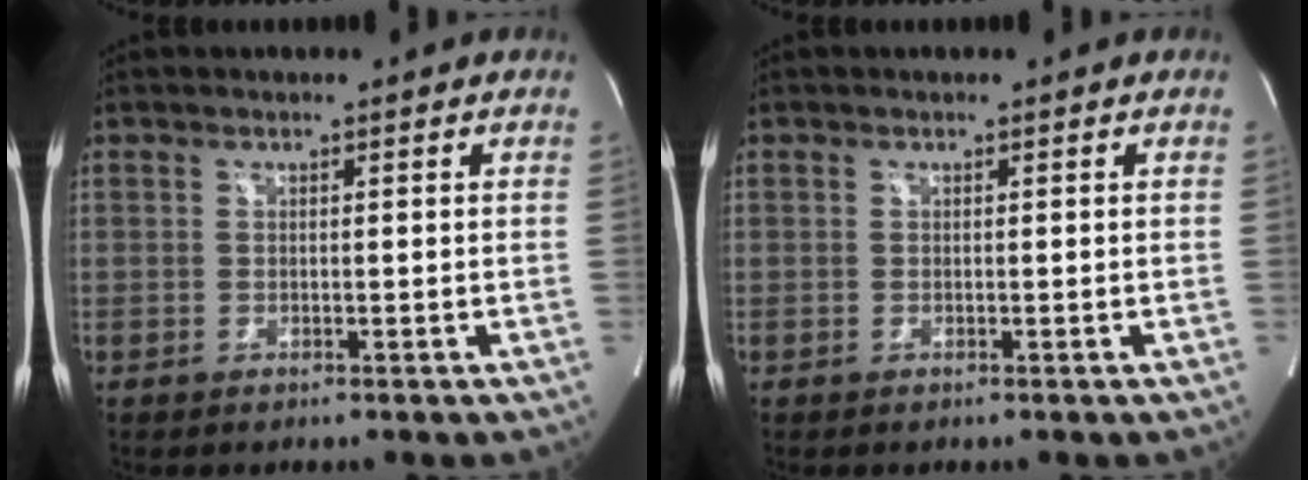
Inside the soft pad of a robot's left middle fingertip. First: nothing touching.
{"total": 0.0}